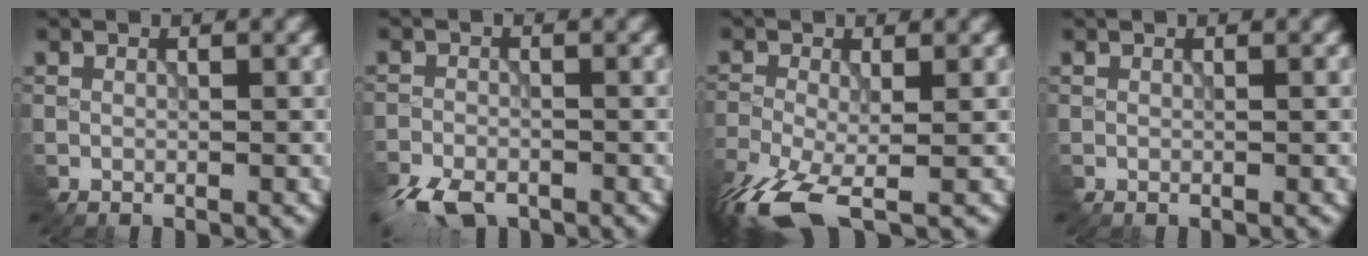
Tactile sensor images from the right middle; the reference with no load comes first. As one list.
[{"total": 4.7, "force": [-3.7, 1.9, 2.3], "torque": [-0.046, -0.016, -0.077]}, {"total": 7.6, "force": [-4.7, 2.7, 5.3], "torque": [-0.127, -0.027, -0.095]}, {"total": 0.0}]